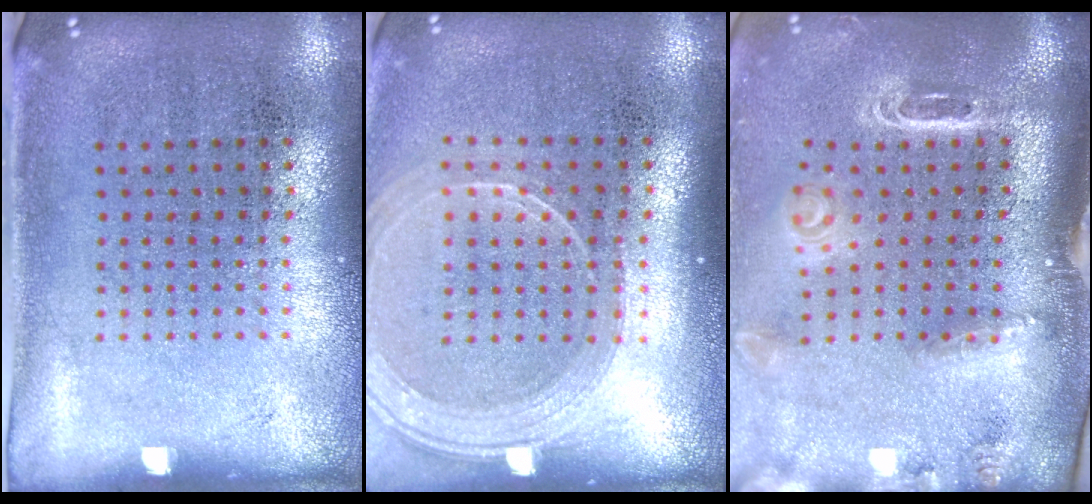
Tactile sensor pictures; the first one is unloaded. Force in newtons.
{"total": 1.9, "press": 1.8, "slide": 0.8}
{"total": 3.0, "press": 2.0, "slide": 2.2}